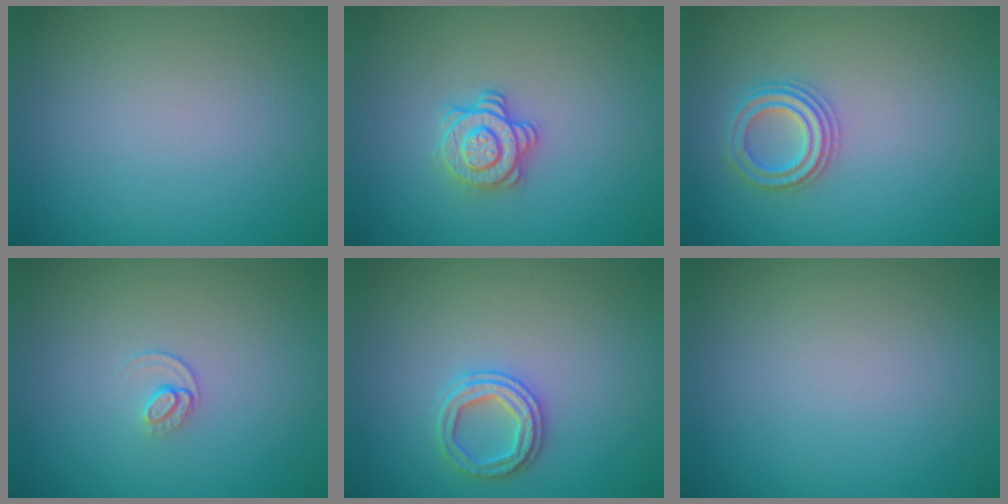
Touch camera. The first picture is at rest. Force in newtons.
{"total": 2.9, "press": 2.5, "slide": 1.4}
{"total": 2.5, "press": 2.4, "slide": 0.4}
{"total": 1.0, "press": 0.6, "slide": 0.8}
{"total": 2.4, "press": 2.4, "slide": 0.4}
{"total": 0.0}